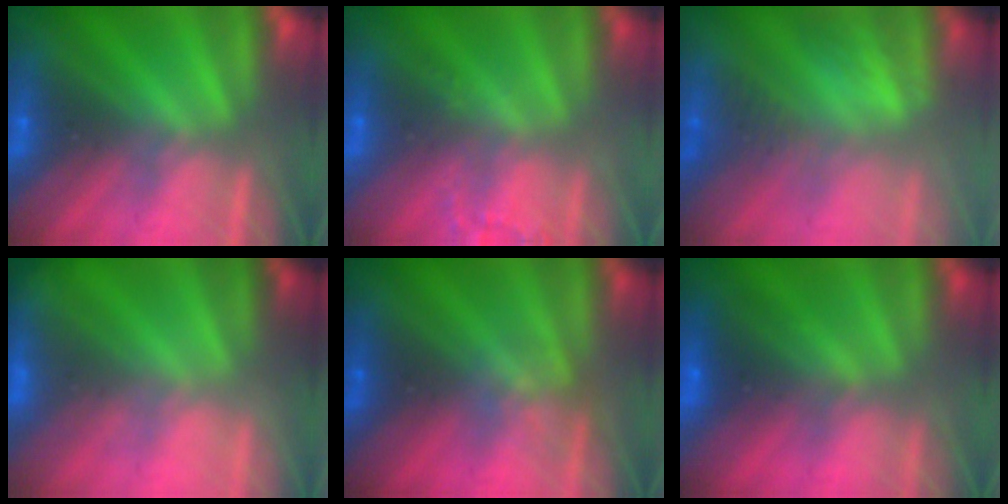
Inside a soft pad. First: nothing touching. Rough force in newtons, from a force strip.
{"total": 1.7}
{"total": 2.9}
{"total": 3.2}
{"total": 2.7}
{"total": 6.8}